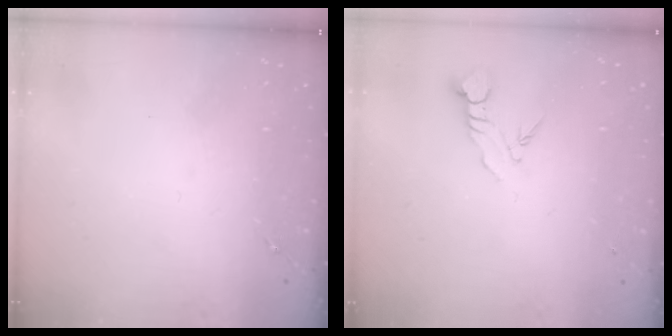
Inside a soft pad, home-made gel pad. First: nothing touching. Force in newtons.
{"total": 3.8, "press": 3.8, "slide": 0.2}